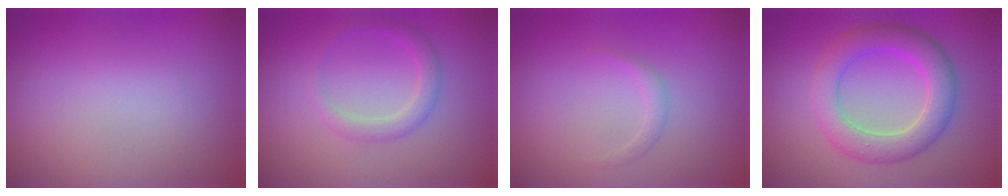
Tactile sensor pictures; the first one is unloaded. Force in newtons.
{"total": 2.0, "press": 2.0, "slide": 0.0}
{"total": 0.8, "press": 0.8, "slide": 0.0}
{"total": 5.1, "press": 5.1, "slide": 0.1}